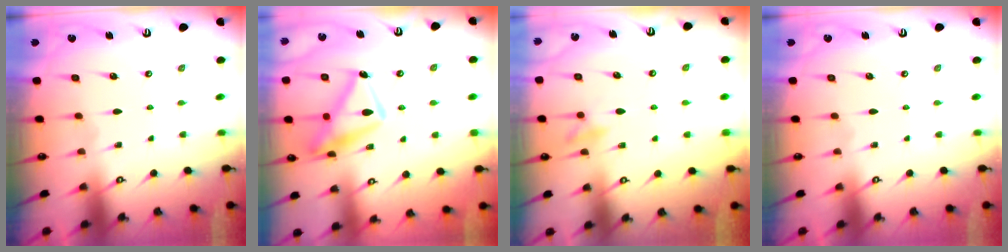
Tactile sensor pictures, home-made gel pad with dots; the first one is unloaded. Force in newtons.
{"total": 16.5, "press": 16.4, "slide": 1.3}
{"total": 8.4, "press": 8.3, "slide": 1.7}
{"total": 0.0}